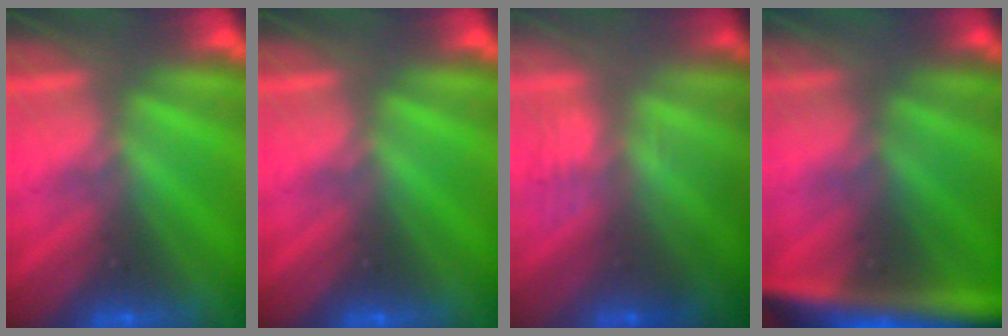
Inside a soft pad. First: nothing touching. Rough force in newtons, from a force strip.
{"total": 0.0}
{"total": 2.6}
{"total": 5.7}